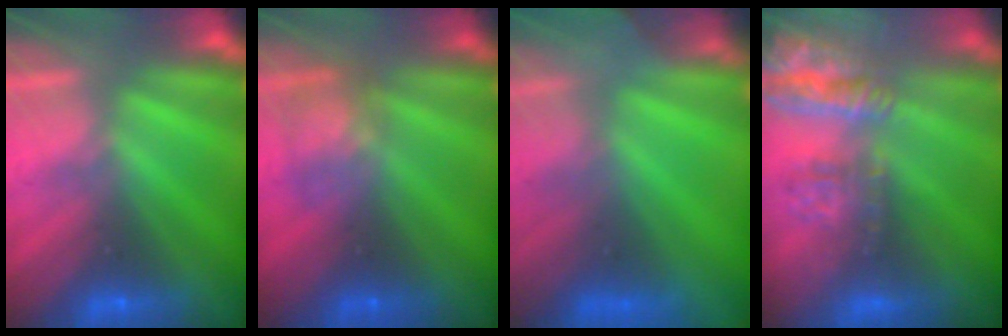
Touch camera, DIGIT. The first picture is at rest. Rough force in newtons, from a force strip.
{"total": 2.3}
{"total": 6.9}
{"total": 8.2}